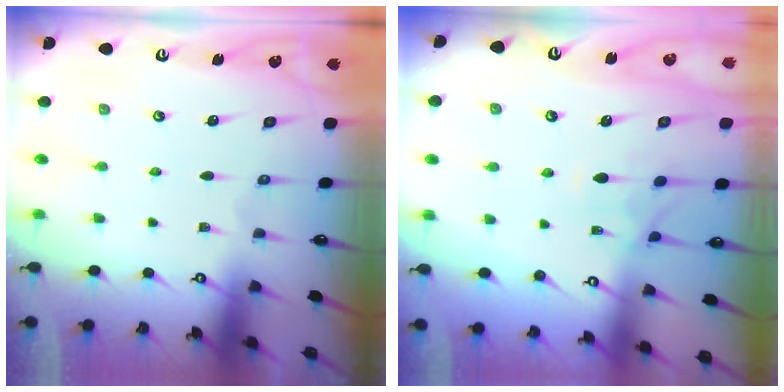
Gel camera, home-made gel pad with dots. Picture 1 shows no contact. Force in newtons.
{"total": 0.8, "press": 0.0, "slide": 0.8}